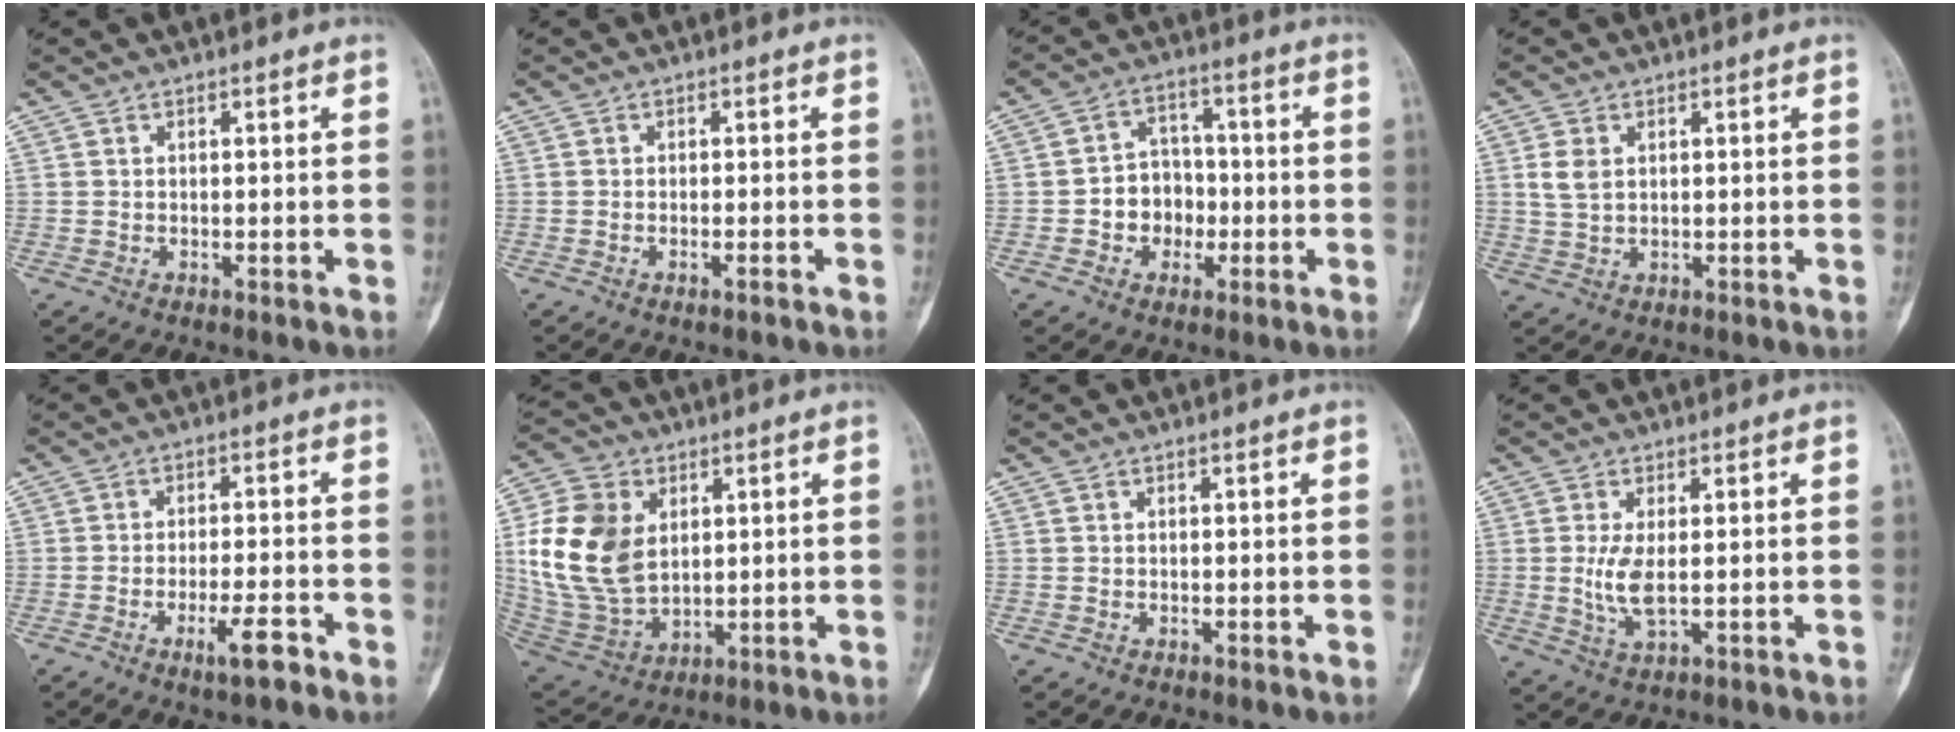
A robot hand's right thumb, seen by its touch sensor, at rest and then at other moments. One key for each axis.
{"total": 1.1, "fx": -0.7, "fy": 0.1, "fz": 0.8, "tx": -0.019, "ty": 0.004, "tz": -0.011}
{"total": 7.7, "fx": -1.7, "fy": 6.6, "fz": 3.6, "tx": -0.011, "ty": 0.026, "tz": -0.036}
{"total": 3.8, "fx": 1.0, "fy": 2.6, "fz": 2.6, "tx": -0.051, "ty": 0.000, "tz": 0.024}
{"total": 5.4, "fx": -3.2, "fy": 1.1, "fz": 4.2, "tx": -0.075, "ty": 0.015, "tz": -0.052}
{"total": 17.3, "fx": 3.2, "fy": 12.3, "fz": 11.7, "tx": -0.219, "ty": -0.010, "tz": 0.072}
{"total": 0.0}
{"total": 4.9, "fx": 0.1, "fy": 1.7, "fz": 4.6, "tx": -0.106, "ty": -0.011, "tz": 0.008}